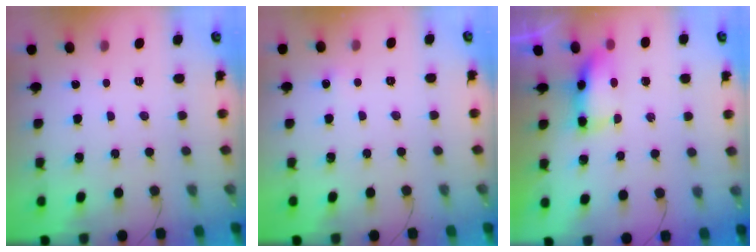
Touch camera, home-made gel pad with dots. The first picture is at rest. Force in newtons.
{"total": 3.6, "press": 3.4, "slide": 1.0}
{"total": 8.1, "press": 7.5, "slide": 2.9}